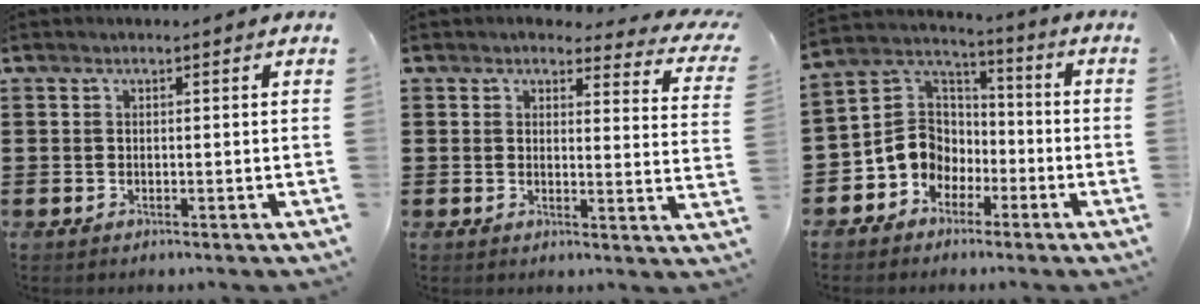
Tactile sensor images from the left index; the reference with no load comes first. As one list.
[{"total": 3.8, "force": [3.4, 0.8, 1.5], "torque": [-0.028, -0.019, 0.056]}, {"total": 8.1, "force": [-3.1, 7.2, 2.1], "torque": [-0.081, 0.014, -0.066]}]